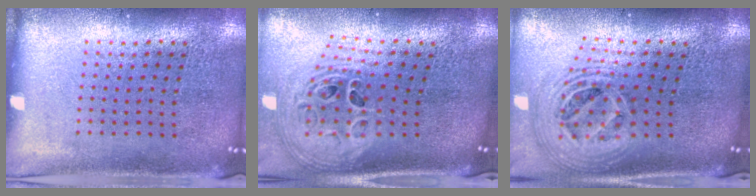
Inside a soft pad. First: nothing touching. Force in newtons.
{"total": 2.5, "press": 1.8, "slide": 1.7}
{"total": 2.5, "press": 1.8, "slide": 1.7}